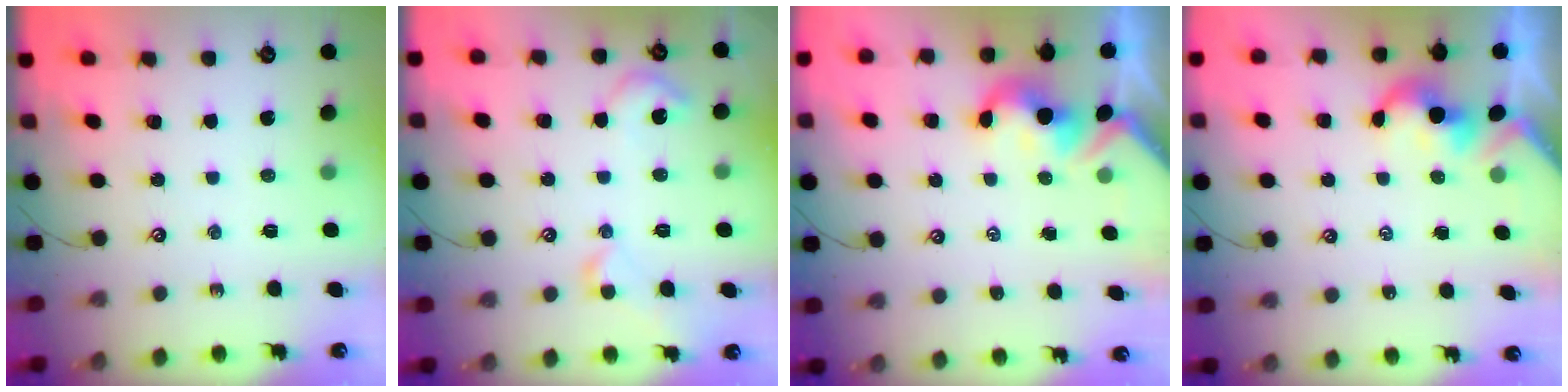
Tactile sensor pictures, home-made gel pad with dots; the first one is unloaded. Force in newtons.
{"total": 5.1, "press": 5.0, "slide": 0.9}
{"total": 2.6, "press": 2.6, "slide": 0.5}
{"total": 1.7, "press": 1.7, "slide": 0.2}